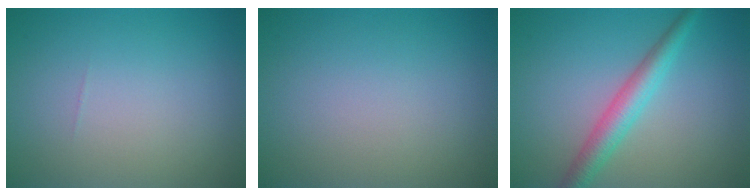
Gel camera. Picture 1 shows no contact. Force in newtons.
{"total": 0.0}
{"total": 3.6, "press": 3.6, "slide": 0.1}